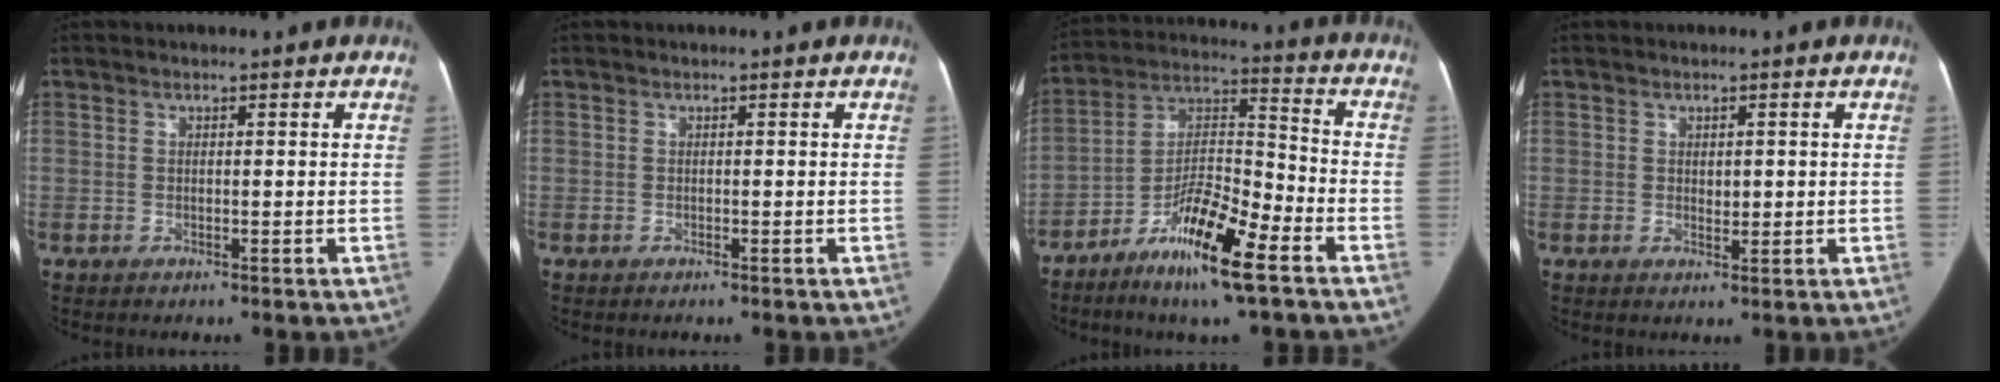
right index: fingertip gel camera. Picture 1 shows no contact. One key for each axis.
{"total": 0.0}
{"total": 14.5, "fx": -8.3, "fy": 2.0, "fz": 11.7, "tx": -0.217, "ty": -0.009, "tz": -0.147}
{"total": 1.9, "fx": 0.2, "fy": 1.0, "fz": 1.6, "tx": -0.022, "ty": -0.003, "tz": 0.005}